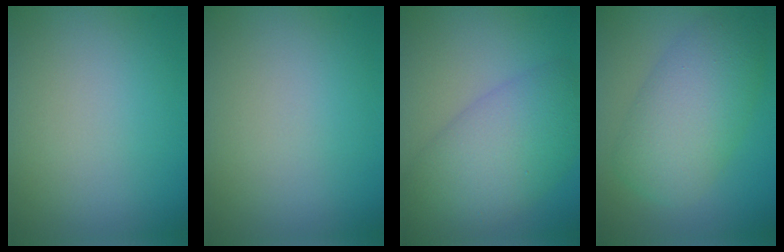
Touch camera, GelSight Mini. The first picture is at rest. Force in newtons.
{"total": 0.0}
{"total": 8.0, "press": 8.0, "slide": 0.2}
{"total": 7.1, "press": 7.1, "slide": 0.3}